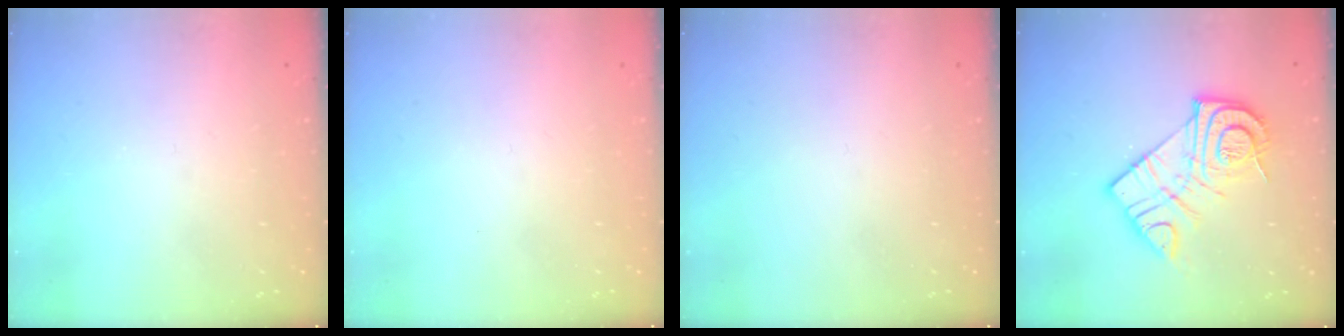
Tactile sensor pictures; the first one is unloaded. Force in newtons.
{"total": 1.8, "press": 1.7, "slide": 0.1}
{"total": 1.6, "press": 1.6, "slide": 0.1}
{"total": 17.1, "press": 17.0, "slide": 1.8}